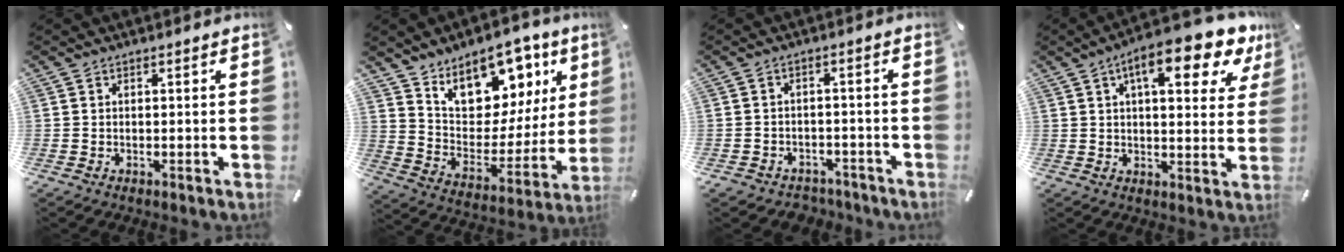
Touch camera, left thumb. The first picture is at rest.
{"total": 15.3, "force": [10.7, 9.2, 5.9], "torque": [-0.090, -0.086, 0.191]}
{"total": 3.4, "force": [-2.4, 2.4, 0.7], "torque": [-0.020, 0.009, -0.048]}
{"total": 14.1, "force": [8.1, 5.0, 10.4], "torque": [-0.147, -0.038, 0.127]}